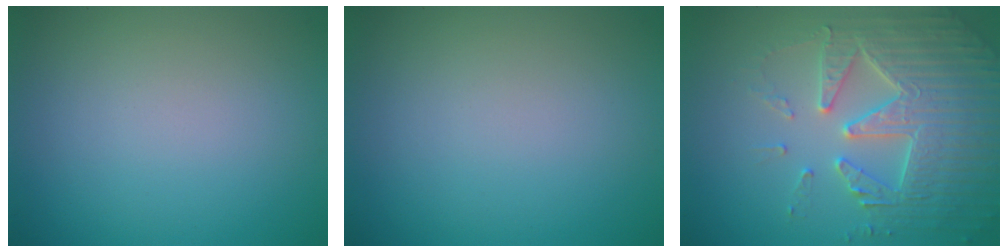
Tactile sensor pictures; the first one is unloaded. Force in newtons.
{"total": 0.0}
{"total": 5.3, "press": 5.2, "slide": 1.1}